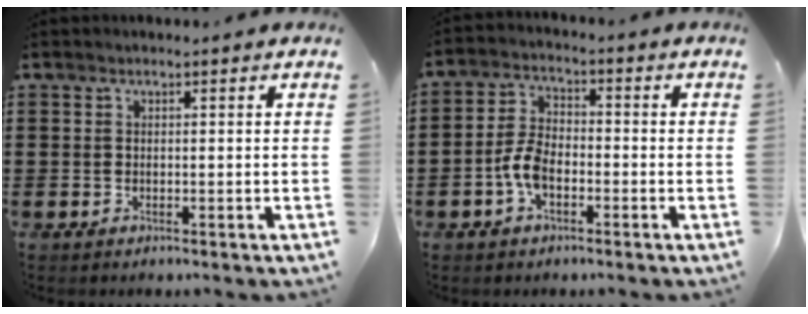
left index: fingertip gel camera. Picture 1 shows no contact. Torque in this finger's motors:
{"motor_torque": [0.77, 0.63, 0.54, 0.10]}